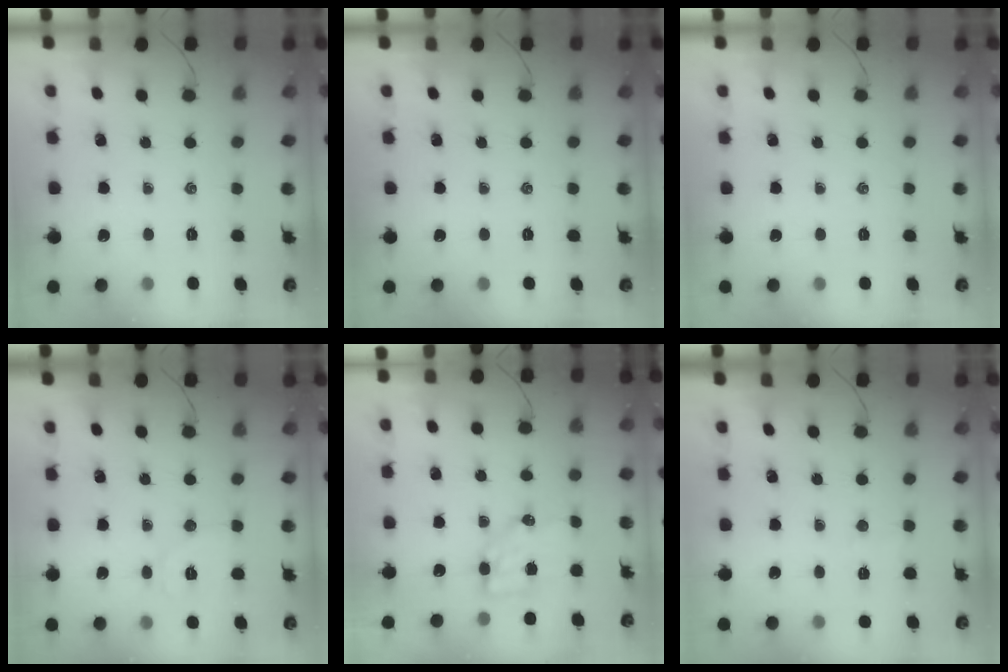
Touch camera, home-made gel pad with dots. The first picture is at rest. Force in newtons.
{"total": 0.0}
{"total": 0.0}
{"total": 6.5, "press": 6.4, "slide": 0.9}
{"total": 6.6, "press": 6.6, "slide": 0.9}
{"total": 3.0, "press": 2.9, "slide": 0.8}